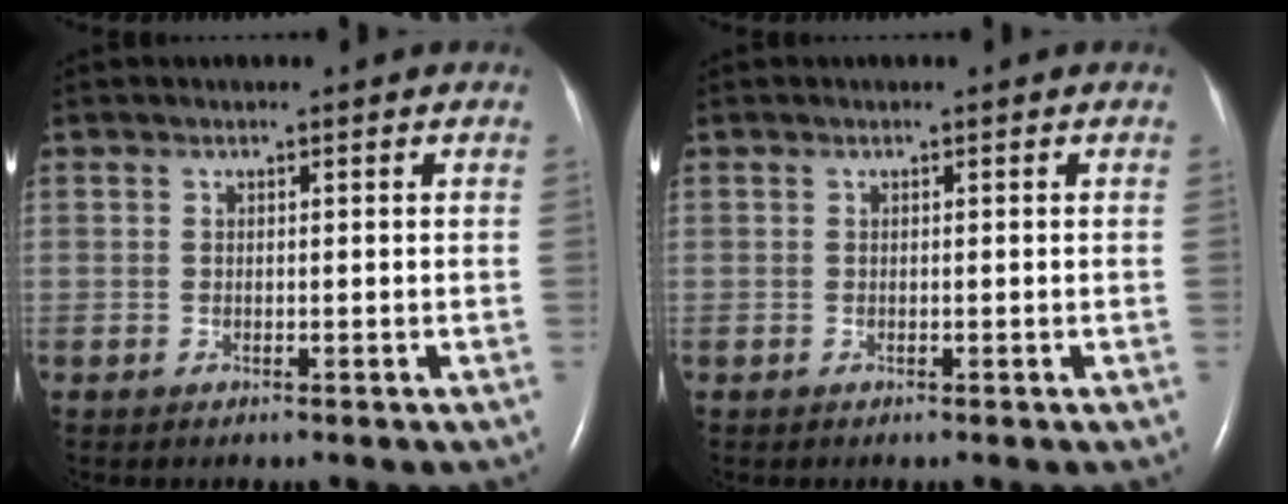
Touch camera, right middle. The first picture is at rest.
{"total": 0.0}